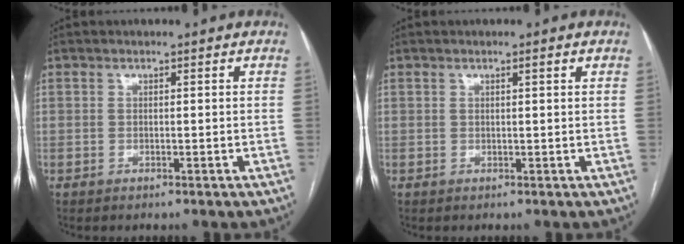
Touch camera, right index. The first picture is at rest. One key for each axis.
{"total": 1.1, "fx": 0.5, "fy": 0.0, "fz": 0.9, "tx": -0.014, "ty": 0.001, "tz": 0.007}